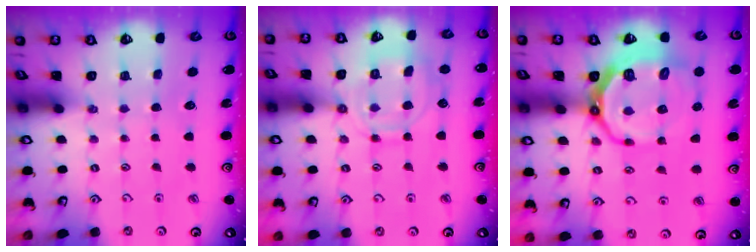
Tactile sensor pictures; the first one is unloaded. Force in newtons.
{"total": 11.0, "press": 11.0, "slide": 0.5}
{"total": 13.4, "press": 12.8, "slide": 4.0}